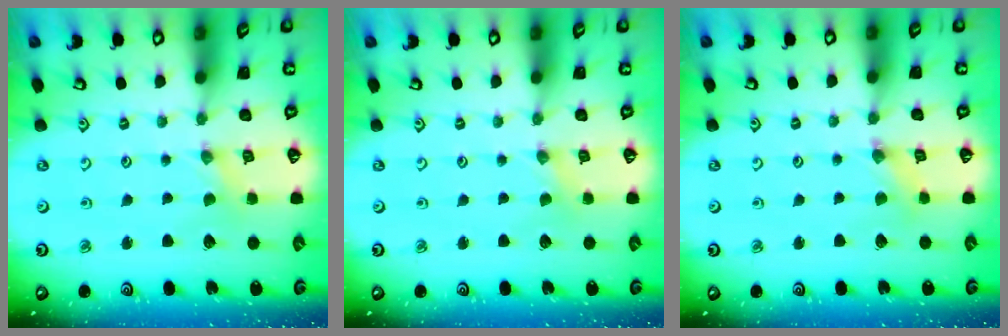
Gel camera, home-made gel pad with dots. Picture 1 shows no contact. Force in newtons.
{"total": 0.0}
{"total": 1.1, "press": 1.0, "slide": 0.3}